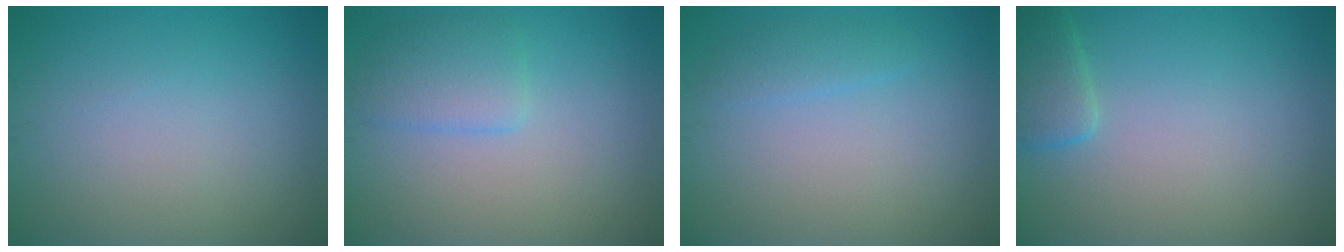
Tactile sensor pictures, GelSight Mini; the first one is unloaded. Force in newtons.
{"total": 2.6, "press": 2.6, "slide": 0.1}
{"total": 1.4, "press": 1.4, "slide": 0.0}
{"total": 2.3, "press": 2.3, "slide": 0.2}